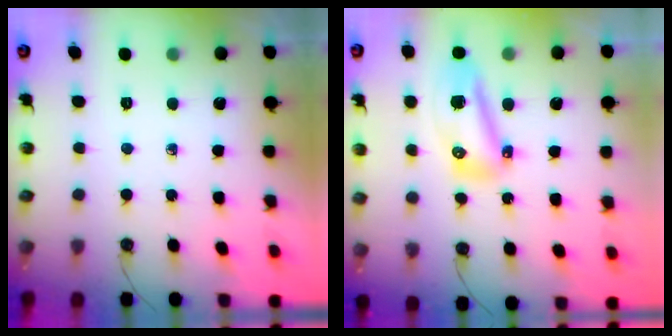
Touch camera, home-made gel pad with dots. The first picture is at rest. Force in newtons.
{"total": 16.8, "press": 13.2, "slide": 10.4}